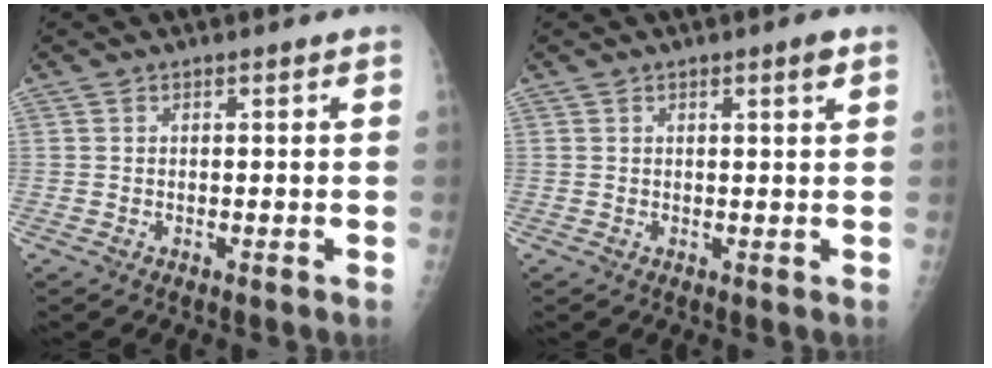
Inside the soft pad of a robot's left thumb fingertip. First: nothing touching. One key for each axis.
{"total": 2.1, "fx": 1.1, "fy": 0.3, "fz": 1.7, "tx": -0.024, "ty": -0.005, "tz": 0.016}